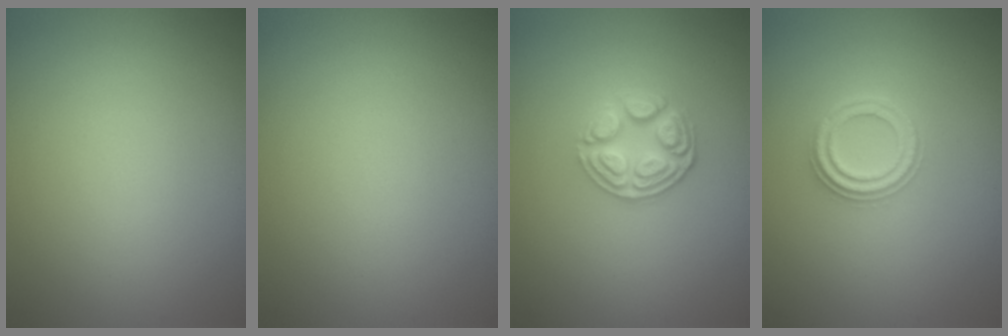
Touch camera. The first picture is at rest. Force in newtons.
{"total": 0.0}
{"total": 3.6, "press": 3.1, "slide": 1.8}
{"total": 2.4, "press": 2.3, "slide": 0.4}